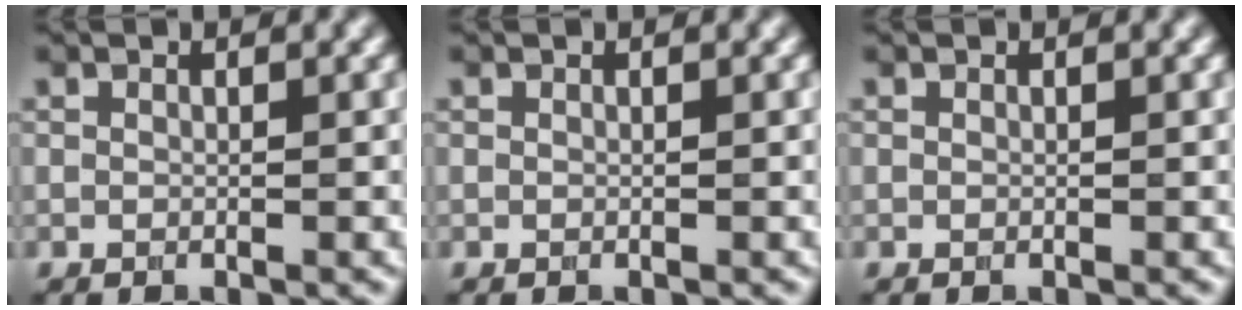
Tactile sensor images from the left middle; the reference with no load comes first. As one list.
[{"total": 0.0}, {"total": 0.0}]